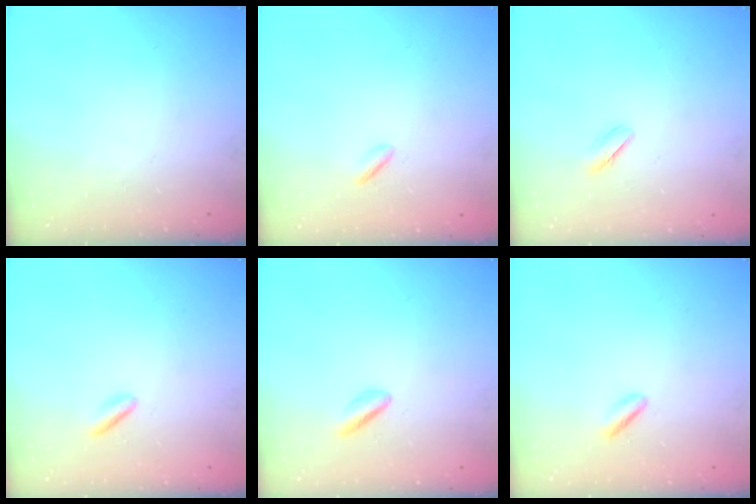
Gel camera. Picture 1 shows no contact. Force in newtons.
{"total": 1.9, "press": 1.8, "slide": 0.6}
{"total": 3.8, "press": 3.6, "slide": 1.1}
{"total": 1.2, "press": 1.0, "slide": 0.6}
{"total": 2.0, "press": 1.7, "slide": 1.0}
{"total": 1.6, "press": 1.2, "slide": 1.1}